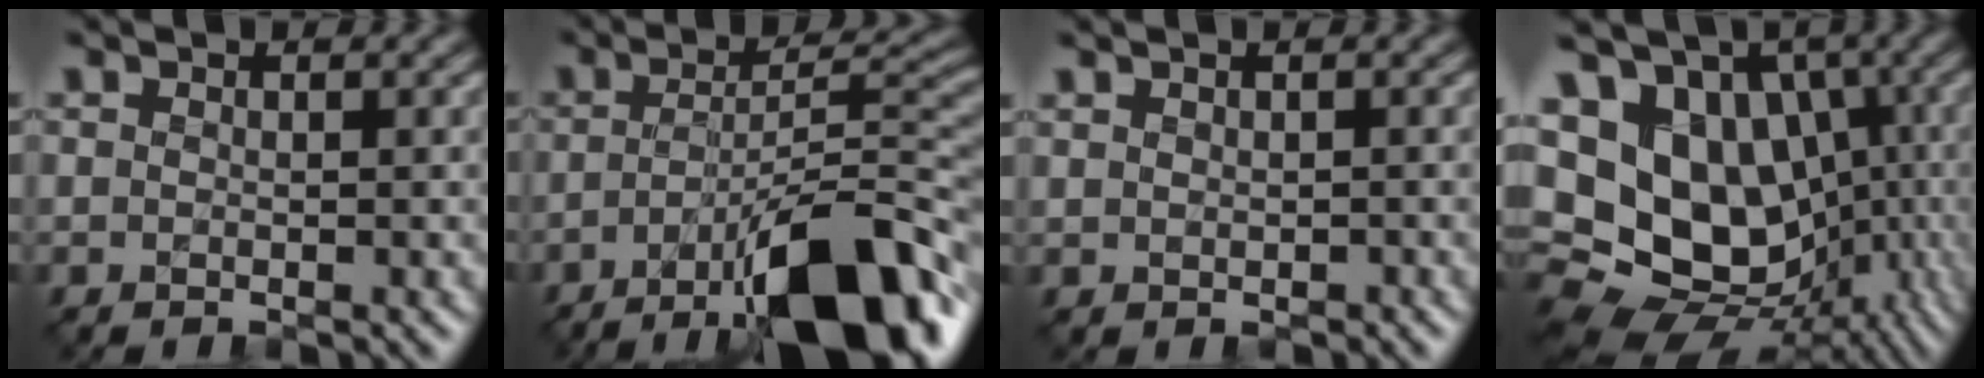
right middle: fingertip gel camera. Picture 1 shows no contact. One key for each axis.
{"total": 12.1, "fx": -6.5, "fy": 3.1, "fz": 9.8, "tx": -0.150, "ty": 0.007, "tz": -0.102}
{"total": 0.0}
{"total": 17.7, "fx": 0.1, "fy": 14.4, "fz": 10.2, "tx": -0.193, "ty": 0.011, "tz": 0.013}